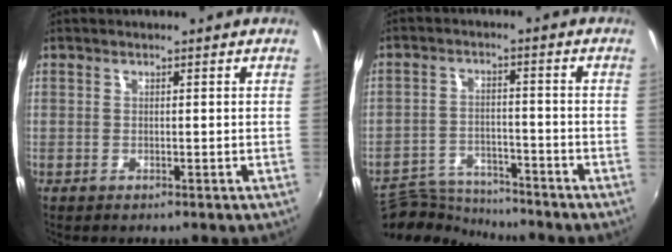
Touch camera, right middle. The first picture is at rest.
{"total": 12.7, "force": [-12.0, 2.0, 3.5], "torque": [-0.093, -0.001, -0.207]}